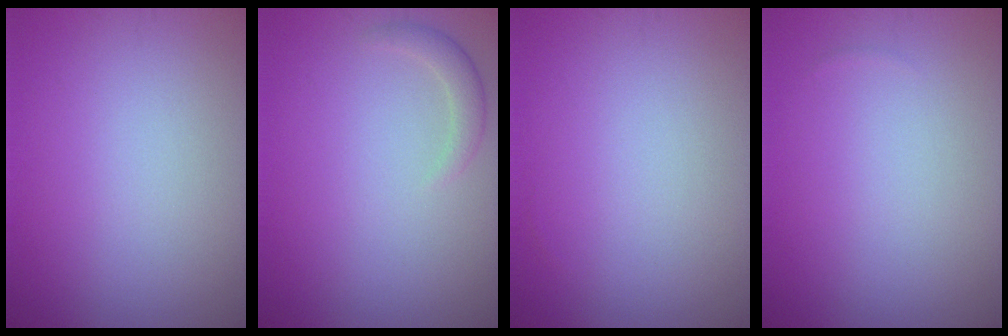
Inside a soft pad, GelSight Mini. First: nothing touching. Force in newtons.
{"total": 1.5, "press": 1.5, "slide": 0.1}
{"total": 0.0}
{"total": 0.0}